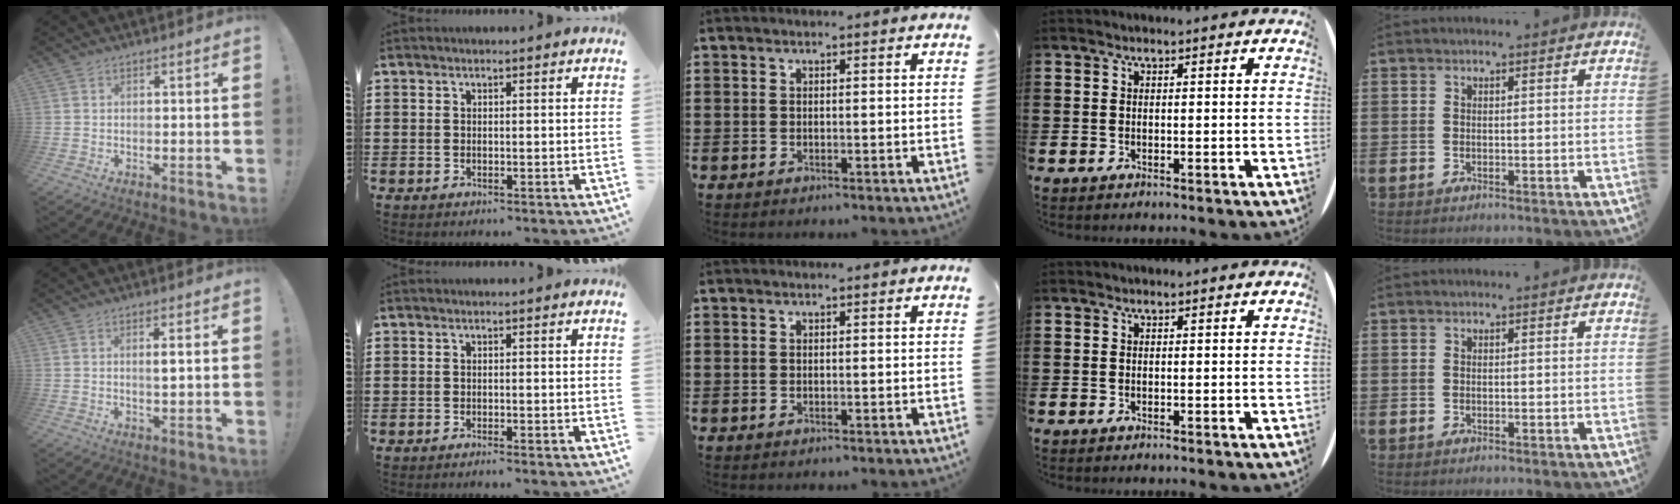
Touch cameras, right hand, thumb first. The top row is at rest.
{"thumb": {"total": 2.3, "force": [0.6, 0.2, 2.2], "torque": [-0.028, -0.007, 0.006]}, "index": {"total": 0.7, "force": [-0.7, -0.1, 0.2], "torque": [-0.006, -0.002, -0.014]}}